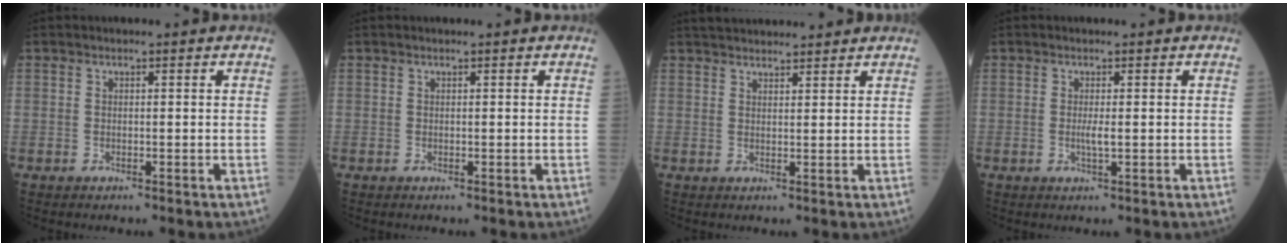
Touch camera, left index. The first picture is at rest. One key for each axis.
{"total": 0.0}
{"total": 8.4, "fx": 7.7, "fy": 1.3, "fz": 3.0, "tx": -0.045, "ty": 0.029, "tz": 0.110}
{"total": 1.6, "fx": -0.1, "fy": 0.0, "fz": 1.6, "tx": -0.035, "ty": -0.003, "tz": 0.000}